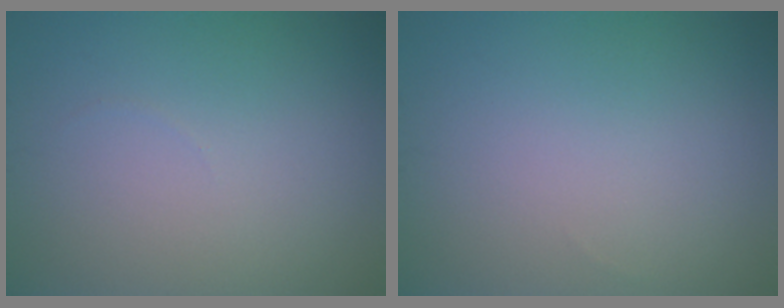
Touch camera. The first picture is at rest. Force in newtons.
{"total": 0.0}